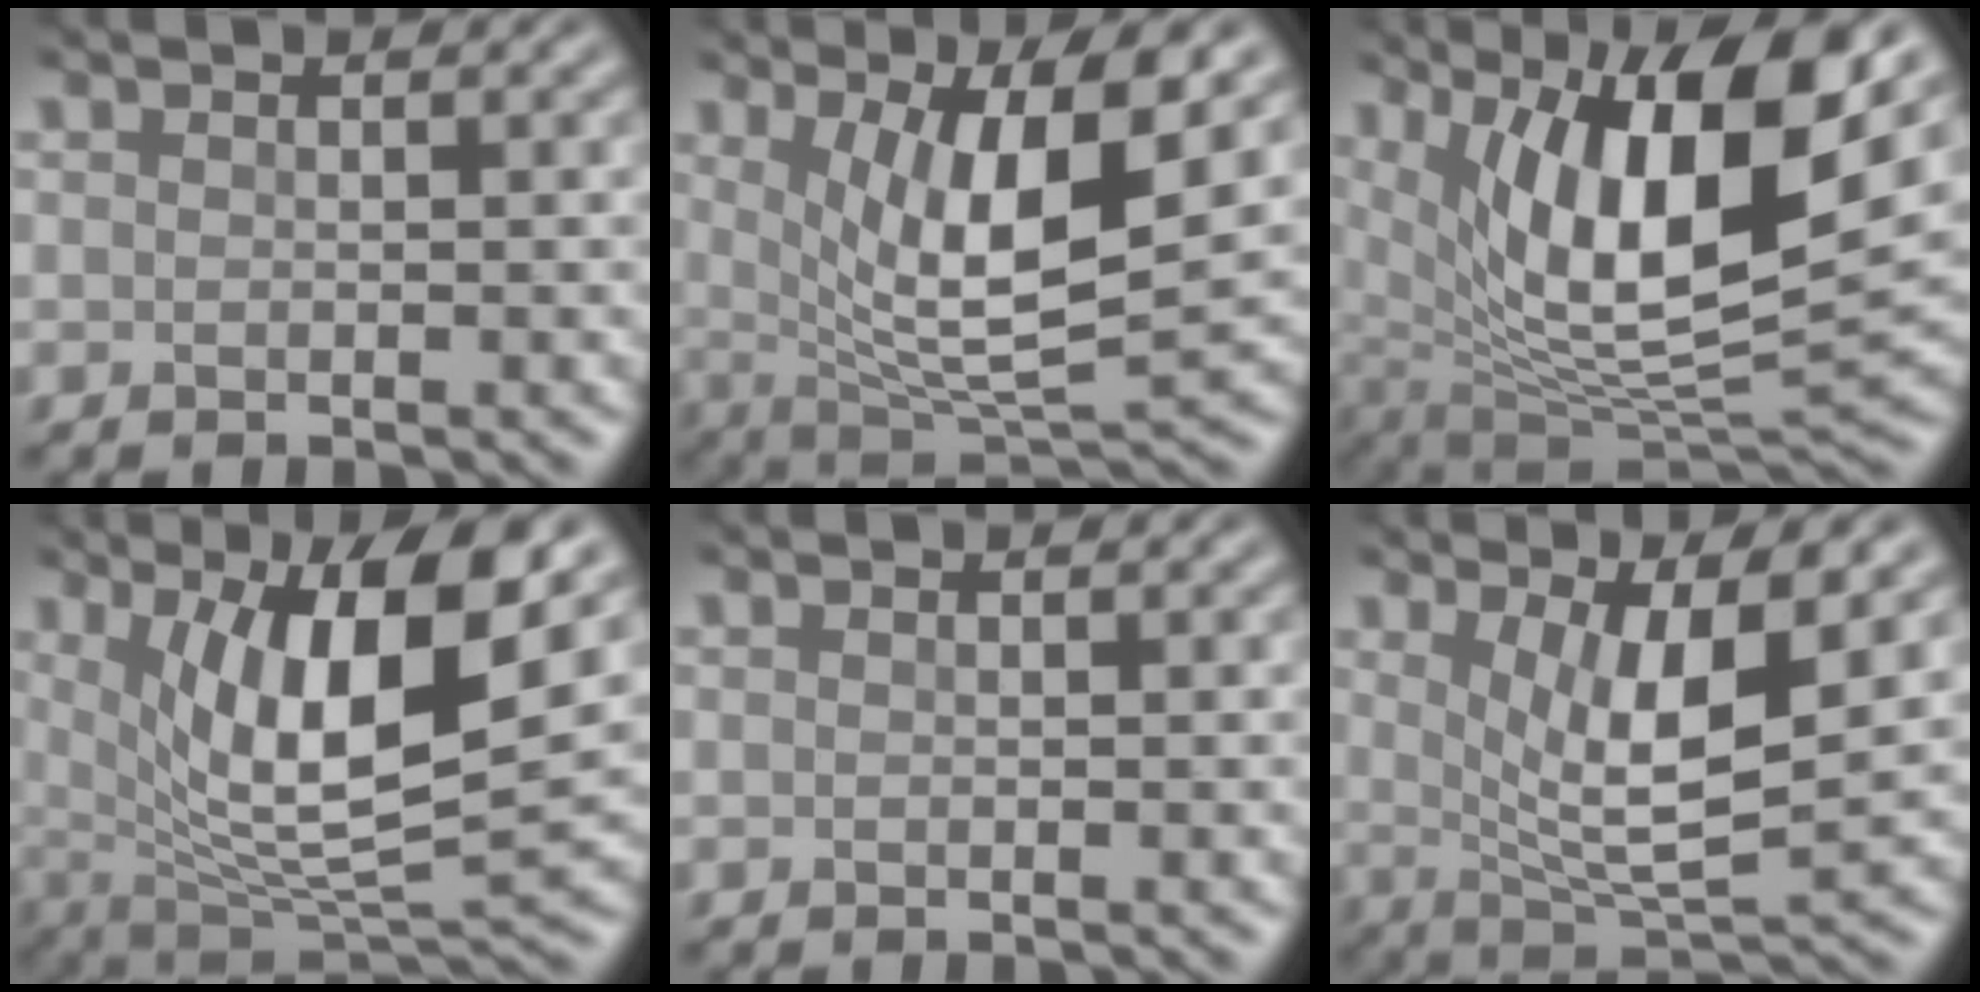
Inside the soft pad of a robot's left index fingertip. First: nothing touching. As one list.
[{"total": 8.7, "force": [2.2, 2.4, 8.0], "torque": [-0.138, -0.018, 0.045]}, {"total": 13.6, "force": [4.8, 4.7, 11.8], "torque": [-0.185, -0.010, 0.081]}, {"total": 11.2, "force": [3.6, 3.2, 10.1], "torque": [-0.167, -0.011, 0.069]}, {"total": 0.0}, {"total": 6.9, "force": [1.8, 2.0, 6.4], "torque": [-0.113, -0.017, 0.037]}]